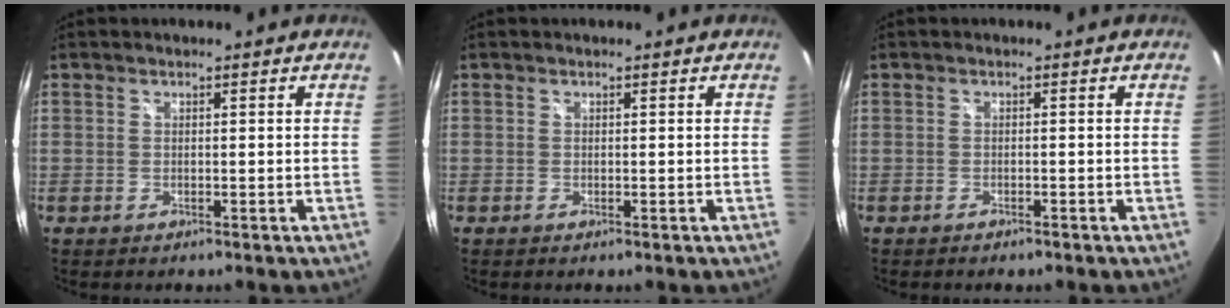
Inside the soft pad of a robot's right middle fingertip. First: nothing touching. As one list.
[{"total": 0.0}, {"total": 1.4, "force": [-1.2, 0.5, 0.6], "torque": [-0.013, -0.003, -0.019]}]